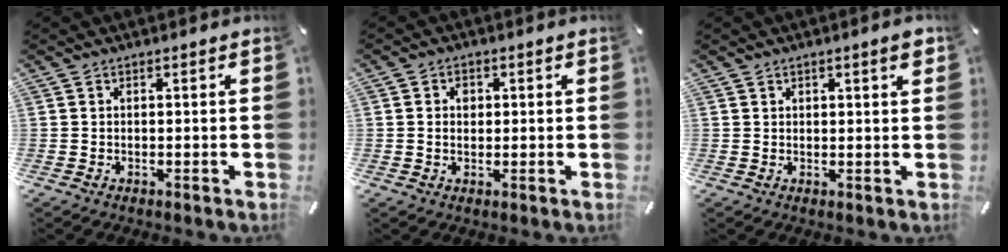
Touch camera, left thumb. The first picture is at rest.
{"total": 3.0, "force": [0.1, 2.5, 1.8], "torque": [-0.028, 0.004, -0.002]}
{"total": 2.1, "force": [1.4, 0.7, 1.4], "torque": [-0.019, 0.000, 0.023]}